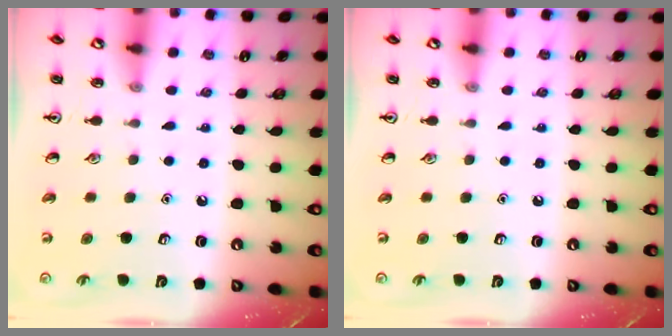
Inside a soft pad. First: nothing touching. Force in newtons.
{"total": 0.0}